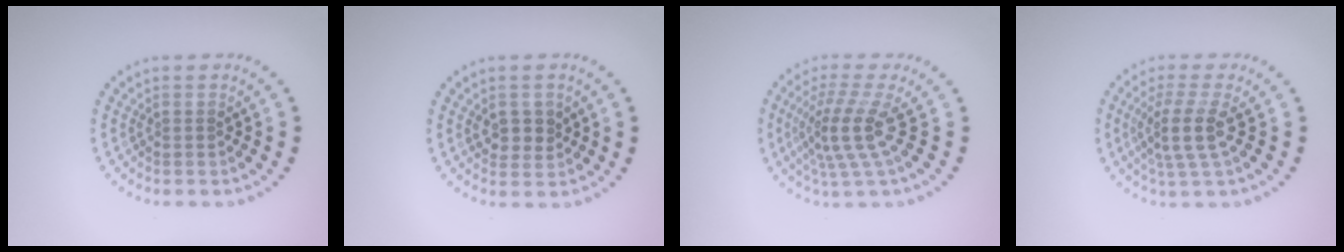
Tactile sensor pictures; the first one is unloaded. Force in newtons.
{"total": 2.0, "press": 2.0, "slide": 0.6}
{"total": 4.1, "press": 2.9, "slide": 3.0}
{"total": 3.4, "press": 2.8, "slide": 2.1}